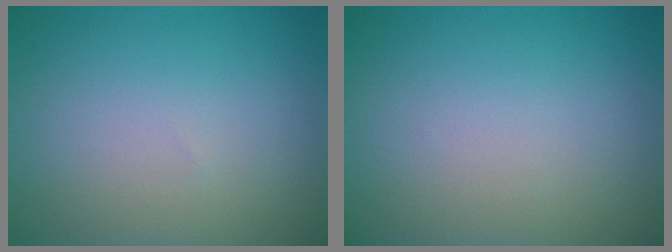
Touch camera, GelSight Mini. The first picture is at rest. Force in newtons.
{"total": 0.0}